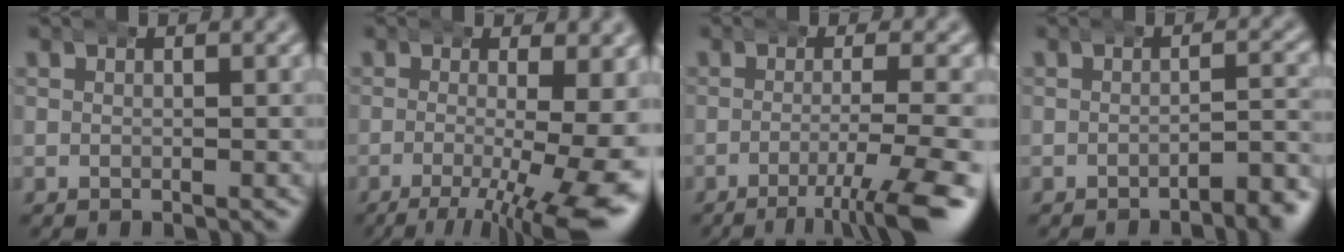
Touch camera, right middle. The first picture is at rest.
{"total": 8.2, "force": [-3.3, 2.9, 6.9], "torque": [-0.102, -0.039, -0.035]}
{"total": 7.4, "force": [-4.4, 0.9, 5.9], "torque": [-0.080, -0.015, -0.059]}
{"total": 3.1, "force": [-2.6, 0.5, 1.6], "torque": [-0.017, 0.001, -0.044]}